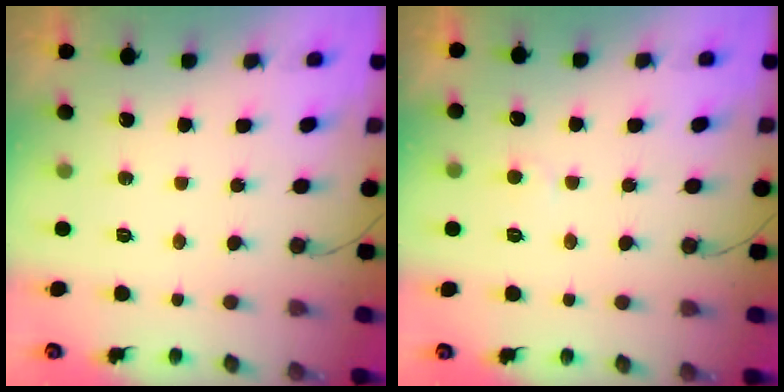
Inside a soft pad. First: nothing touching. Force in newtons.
{"total": 3.2, "press": 3.2, "slide": 0.4}